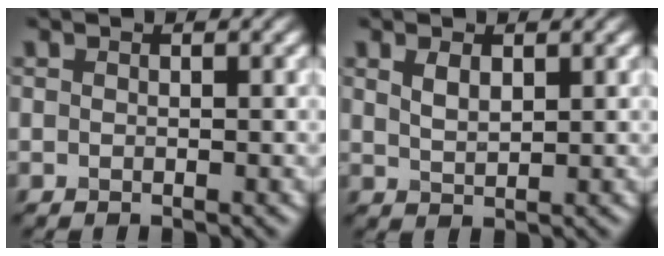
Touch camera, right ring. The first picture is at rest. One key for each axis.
{"total": 1.8, "fx": 0.9, "fy": 0.9, "fz": 1.3, "tx": -0.029, "ty": -0.001, "tz": 0.023}